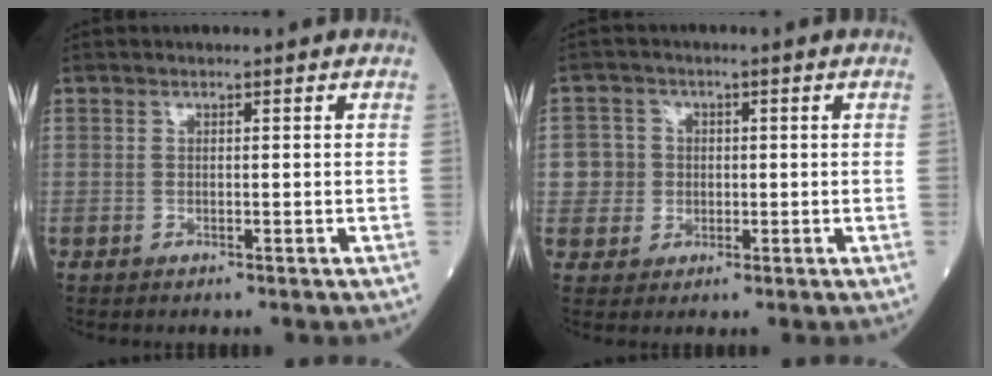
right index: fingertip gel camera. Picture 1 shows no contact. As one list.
[{"total": 4.2, "force": [0.1, 4.2, 0.4], "torque": [0.004, 0.011, 0.001]}]